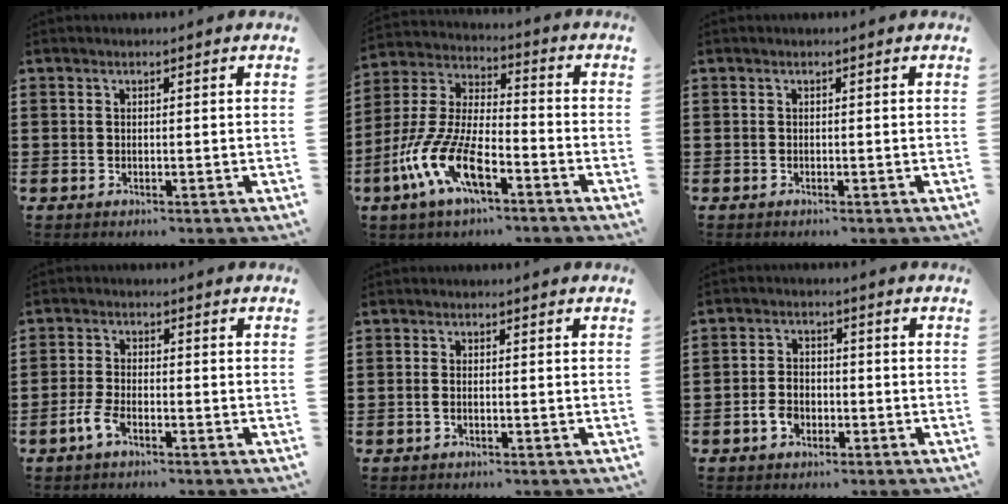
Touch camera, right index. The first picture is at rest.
{"total": 11.5, "force": [-6.3, 4.1, 8.8], "torque": [-0.226, -0.019, -0.130]}
{"total": 0.0}
{"total": 3.2, "force": [-2.0, 1.0, 2.2], "torque": [-0.061, -0.004, -0.044]}
{"total": 0.9, "force": [-0.4, 0.2, 0.8], "torque": [-0.016, -0.005, -0.005]}
{"total": 3.5, "force": [-1.7, 2.4, 1.9], "torque": [-0.048, 0.000, -0.035]}